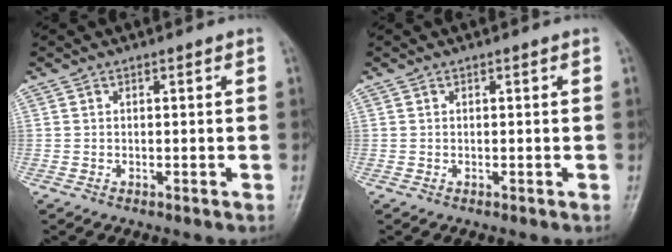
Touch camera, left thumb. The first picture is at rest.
{"total": 0.0}